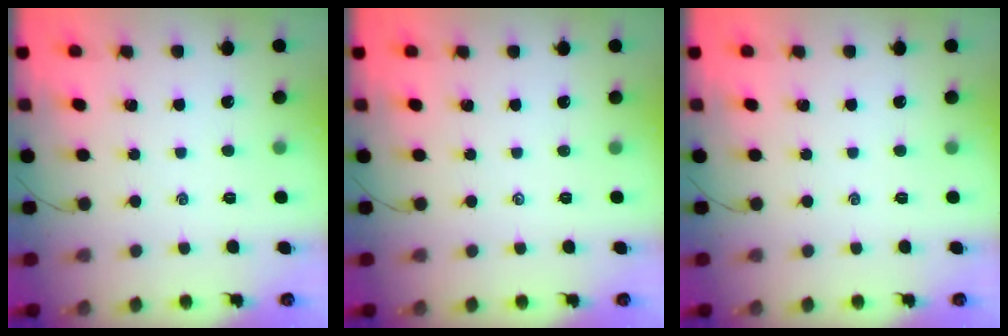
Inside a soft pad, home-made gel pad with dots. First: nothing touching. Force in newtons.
{"total": 0.0}
{"total": 0.0}